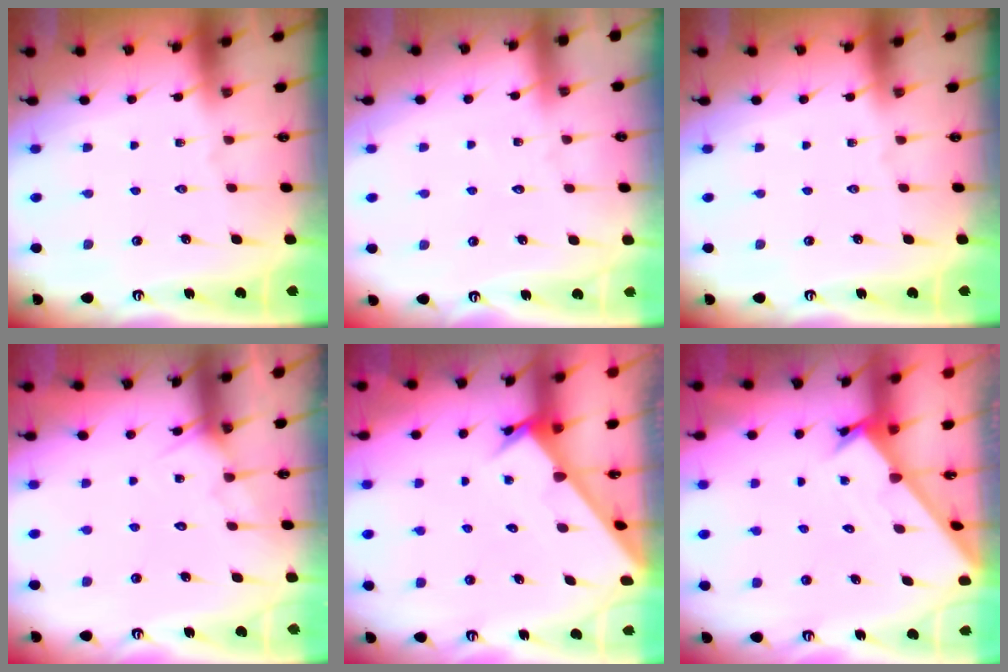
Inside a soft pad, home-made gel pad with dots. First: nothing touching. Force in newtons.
{"total": 2.7, "press": 2.7, "slide": 0.3}
{"total": 0.0}
{"total": 6.6, "press": 6.6, "slide": 0.5}
{"total": 2.8, "press": 2.8, "slide": 0.0}
{"total": 1.6, "press": 1.6, "slide": 0.1}